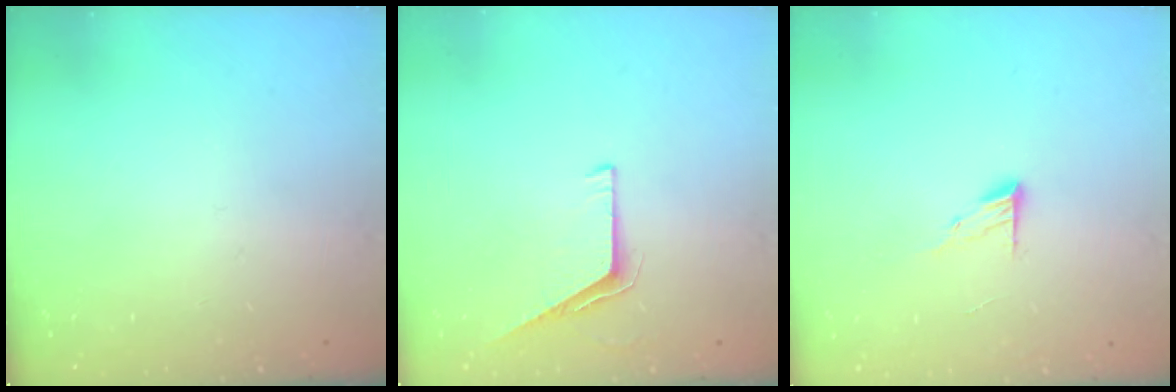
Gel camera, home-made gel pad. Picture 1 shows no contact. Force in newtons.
{"total": 5.4, "press": 5.3, "slide": 0.6}
{"total": 7.9, "press": 7.9, "slide": 0.7}